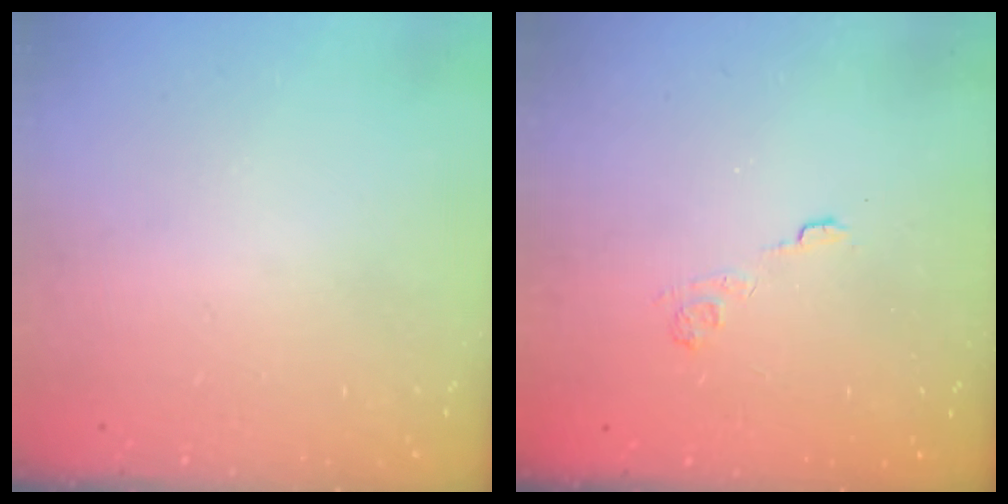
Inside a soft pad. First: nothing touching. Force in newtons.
{"total": 2.5, "press": 2.1, "slide": 1.4}